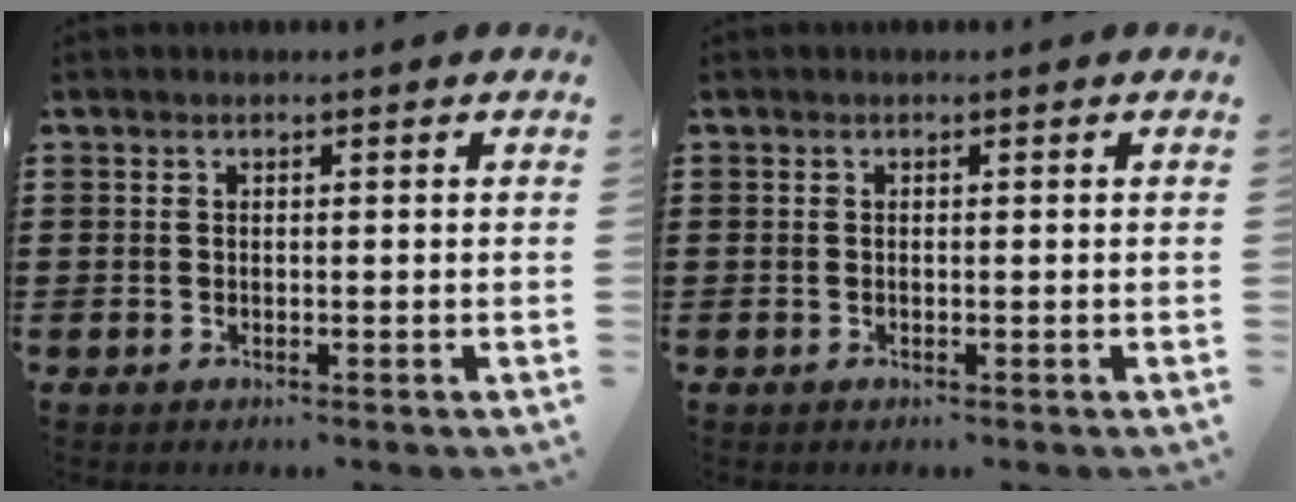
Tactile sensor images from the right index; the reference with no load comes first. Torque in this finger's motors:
{"motor_torque": [1.22, 0.92, 0.02, 0.00]}